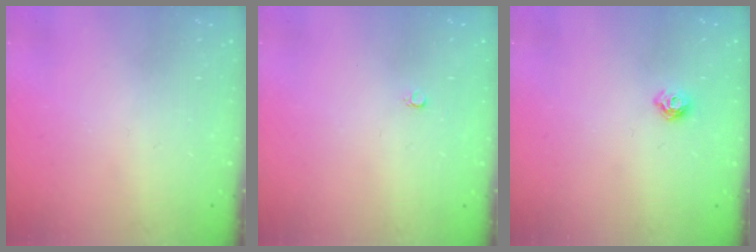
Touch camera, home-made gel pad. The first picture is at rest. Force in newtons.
{"total": 2.4, "press": 2.4, "slide": 0.2}
{"total": 5.6, "press": 5.6, "slide": 0.9}